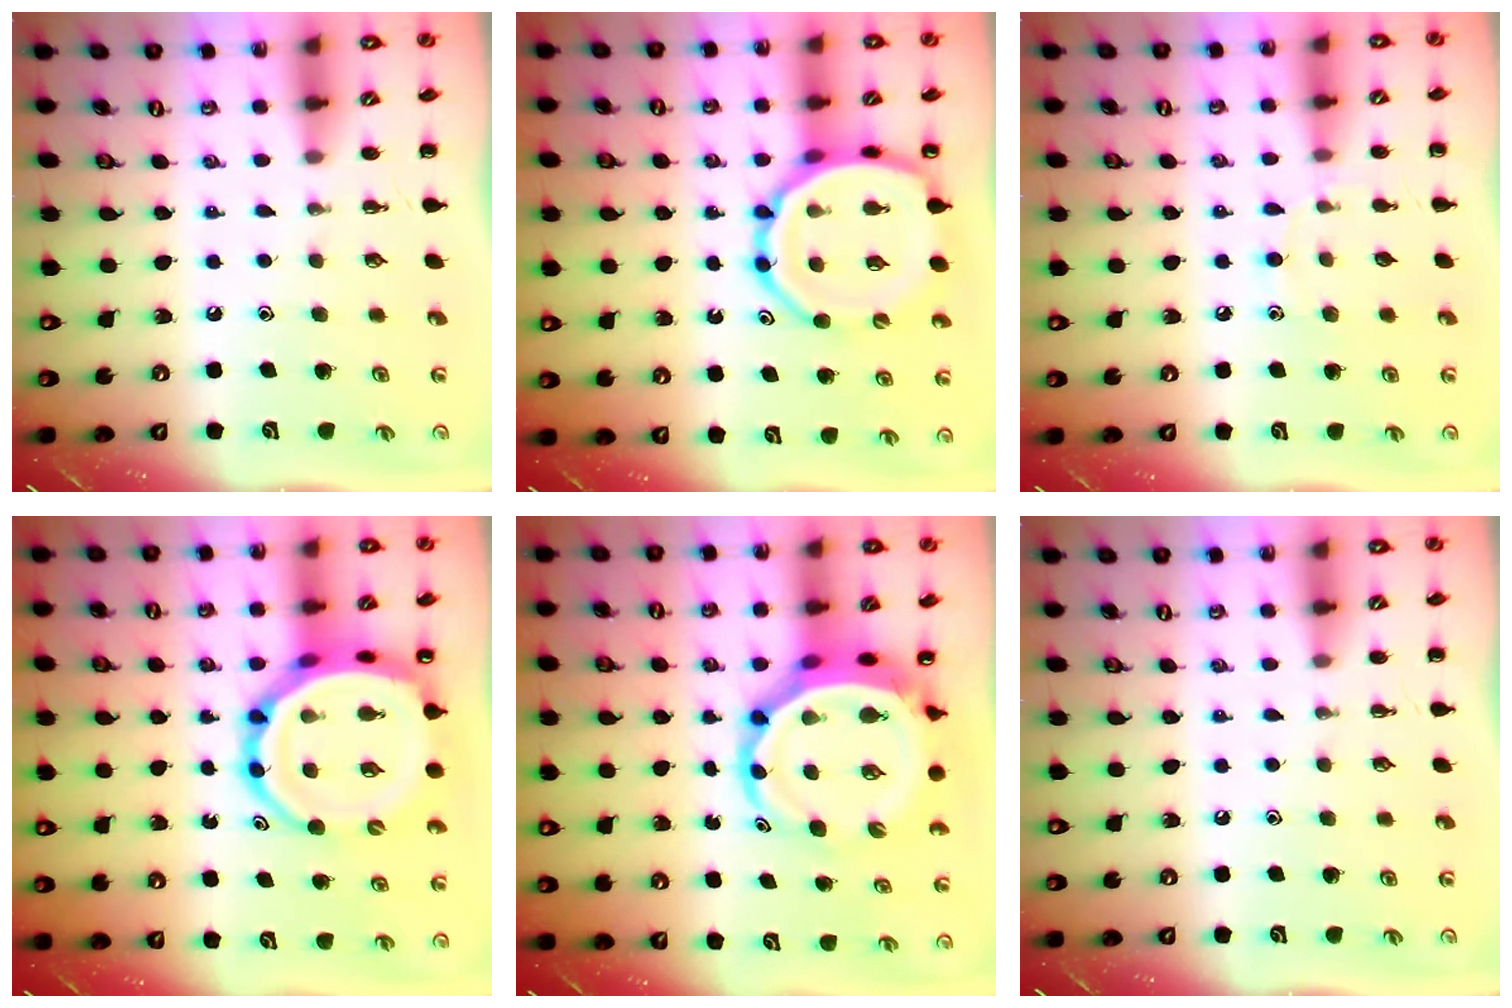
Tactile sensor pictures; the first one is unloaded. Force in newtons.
{"total": 15.8, "press": 15.5, "slide": 2.9}
{"total": 5.9, "press": 5.7, "slide": 1.6}
{"total": 16.7, "press": 16.0, "slide": 4.6}
{"total": 9.0, "press": 8.6, "slide": 2.5}
{"total": 0.0}